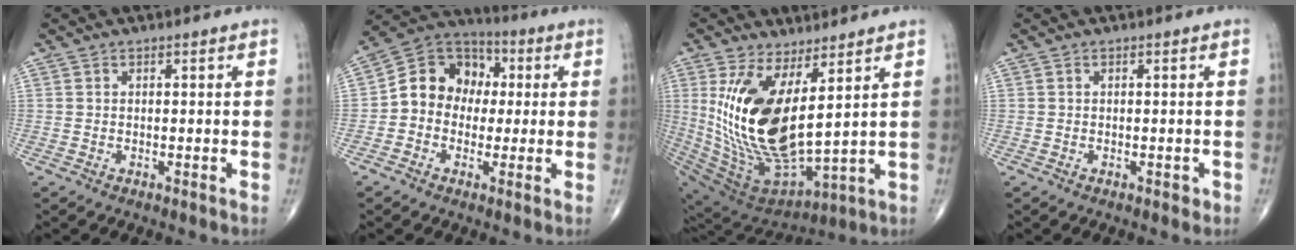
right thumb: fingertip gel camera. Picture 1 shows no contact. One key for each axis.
{"total": 11.9, "fx": 0.3, "fy": 10.0, "fz": 6.4, "tx": -0.068, "ty": 0.035, "tz": -0.010}
{"total": 20.5, "fx": 5.3, "fy": 8.6, "fz": 17.8, "tx": -0.351, "ty": -0.055, "tz": 0.122}
{"total": 0.8, "fx": -0.3, "fy": 0.5, "fz": 0.5, "tx": -0.004, "ty": 0.000, "tz": -0.006}